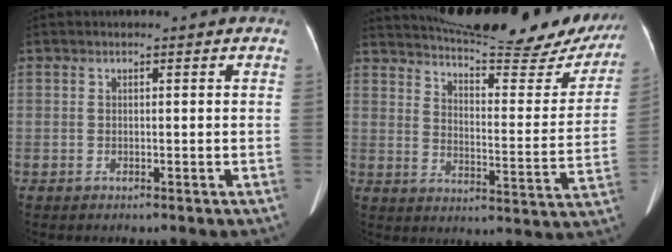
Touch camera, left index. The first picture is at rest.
{"total": 26.0, "force": [23.5, 3.5, 10.5], "torque": [-0.158, -0.062, 0.298]}